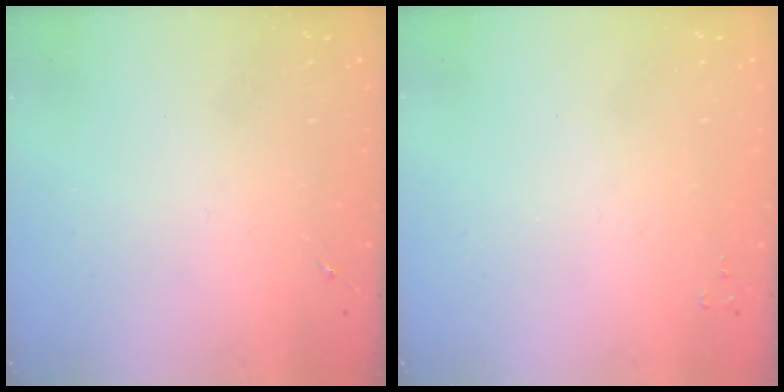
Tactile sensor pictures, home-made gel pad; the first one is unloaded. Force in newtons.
{"total": 2.0, "press": 2.0, "slide": 0.3}